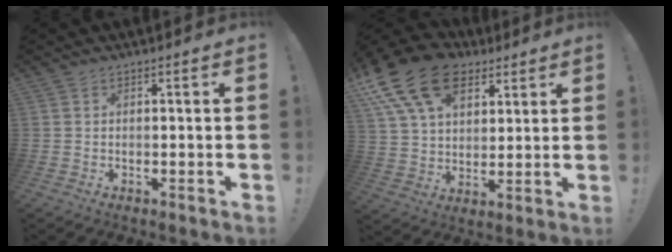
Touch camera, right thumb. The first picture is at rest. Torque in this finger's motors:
{"motor_torque": [1.30, 3.71, 0.51, 0.21, 0.35]}